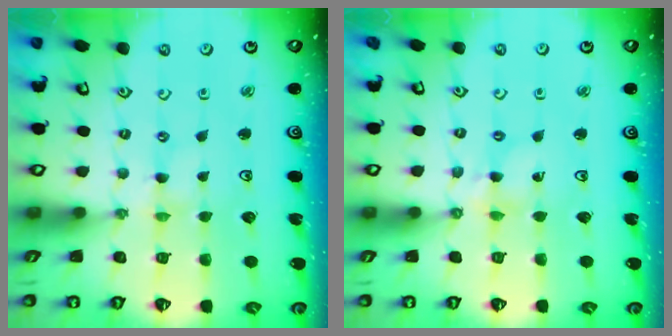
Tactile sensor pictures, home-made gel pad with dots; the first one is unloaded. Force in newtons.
{"total": 2.3, "press": 2.3, "slide": 0.2}